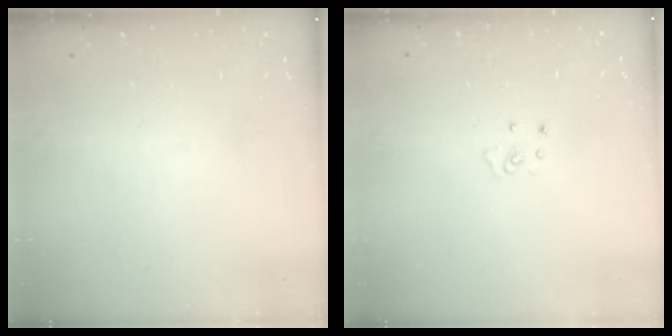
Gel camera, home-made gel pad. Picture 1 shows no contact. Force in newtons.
{"total": 3.7, "press": 3.7, "slide": 0.3}